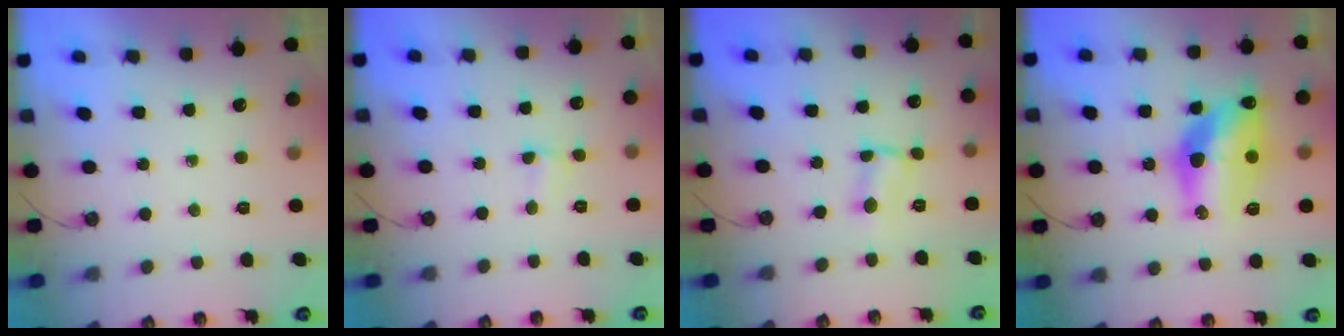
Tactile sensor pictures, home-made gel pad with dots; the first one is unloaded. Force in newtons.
{"total": 1.7, "press": 1.5, "slide": 0.8}
{"total": 1.5, "press": 1.5, "slide": 0.2}
{"total": 14.6, "press": 14.5, "slide": 1.4}